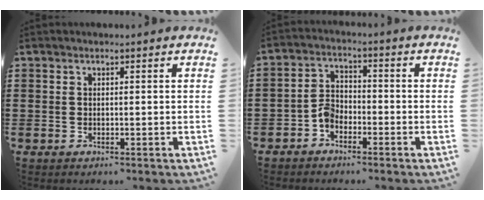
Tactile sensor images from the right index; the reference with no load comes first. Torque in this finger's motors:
{"motor_torque": [2.14, 0.00, 0.41, 0.08]}